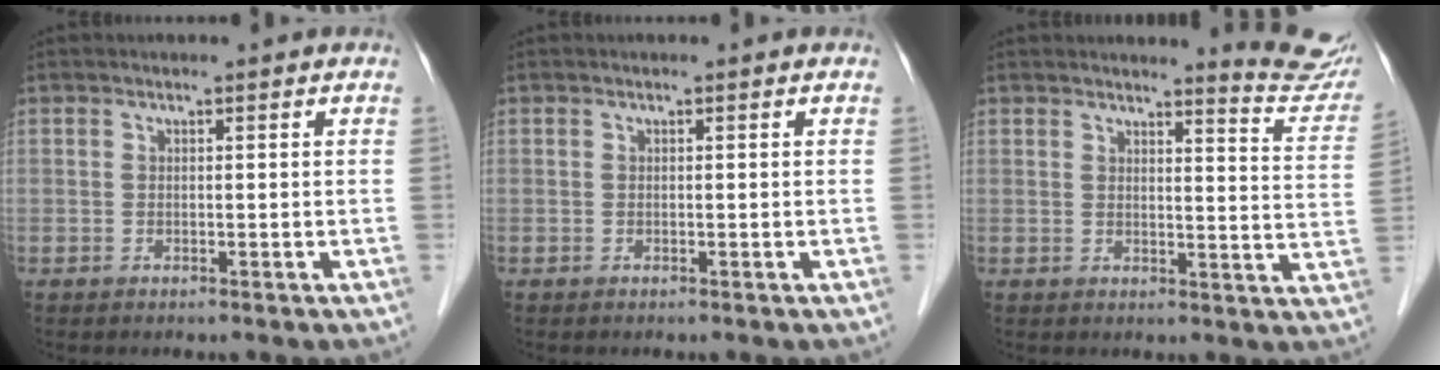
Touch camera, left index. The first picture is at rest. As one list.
[{"total": 0.0}, {"total": 8.8, "force": [8.7, -0.1, 1.5], "torque": [-0.007, -0.067, 0.079]}]